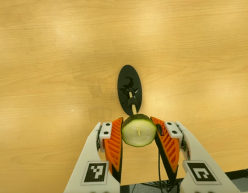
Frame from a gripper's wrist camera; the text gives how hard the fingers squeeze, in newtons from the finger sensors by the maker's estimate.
{"total": 10.2, "left": 9.9, "right": 10.6}